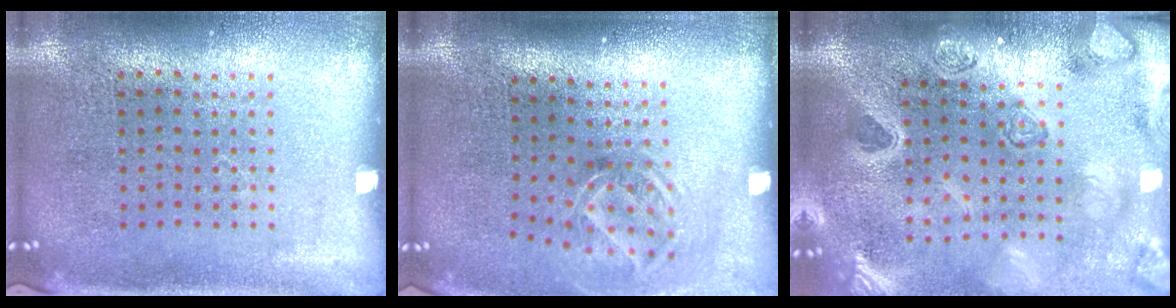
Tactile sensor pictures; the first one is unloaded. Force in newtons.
{"total": 1.9, "press": 1.3, "slide": 1.4}
{"total": 3.9, "press": 3.1, "slide": 2.4}